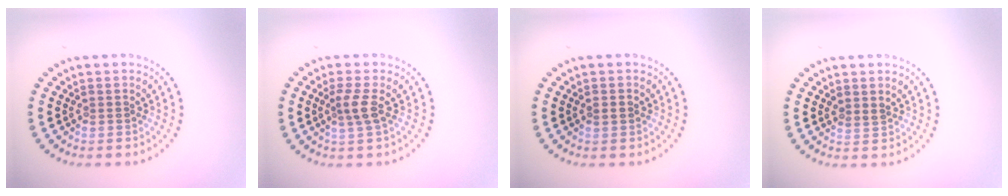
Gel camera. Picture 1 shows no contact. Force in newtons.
{"total": 2.1, "press": 1.6, "slide": 1.3}
{"total": 1.2, "press": 1.2, "slide": 0.1}
{"total": 0.6, "press": 0.3, "slide": 0.6}